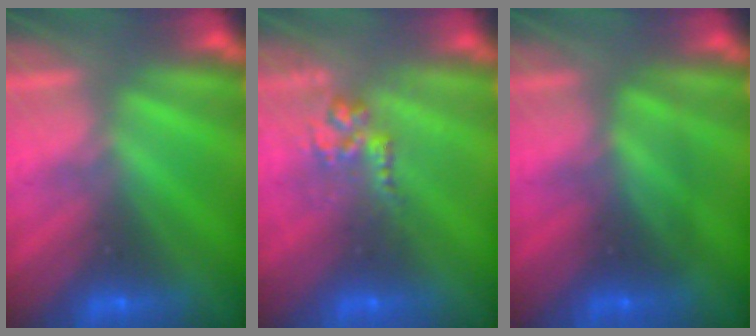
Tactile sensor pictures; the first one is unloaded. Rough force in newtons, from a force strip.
{"total": 2.8}
{"total": 2.4}